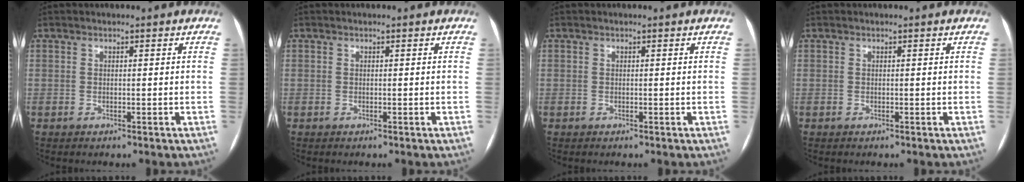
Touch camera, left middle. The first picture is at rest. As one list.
[{"total": 0.0}, {"total": 0.0}, {"total": 0.0}]